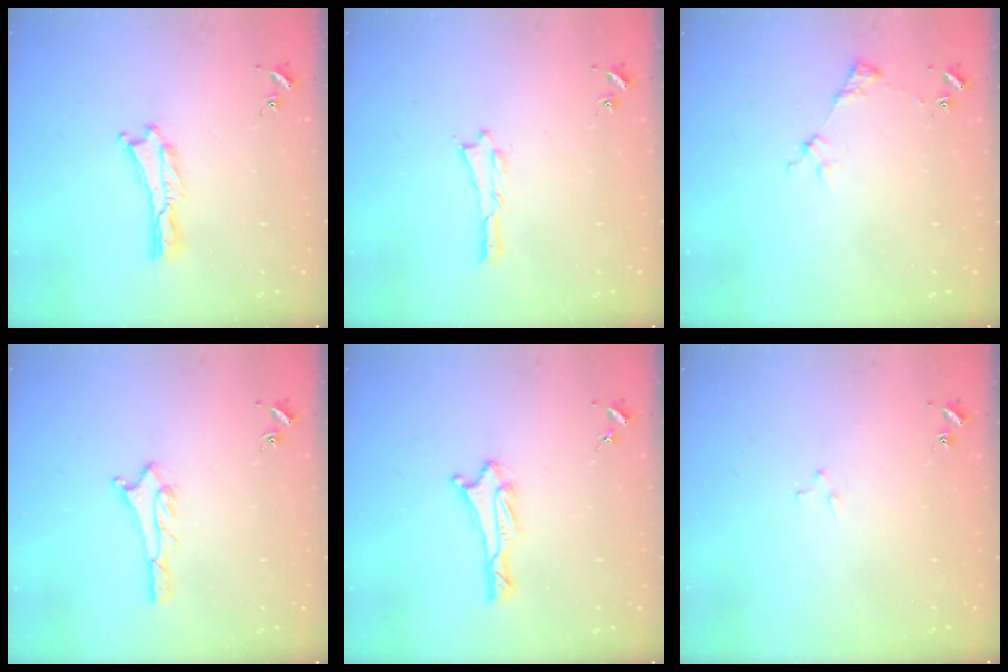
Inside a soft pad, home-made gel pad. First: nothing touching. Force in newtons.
{"total": 0.0}
{"total": 2.9, "press": 2.9, "slide": 0.4}
{"total": 1.6, "press": 1.6, "slide": 0.1}
{"total": 2.0, "press": 1.8, "slide": 0.8}
{"total": 1.9, "press": 1.9, "slide": 0.1}